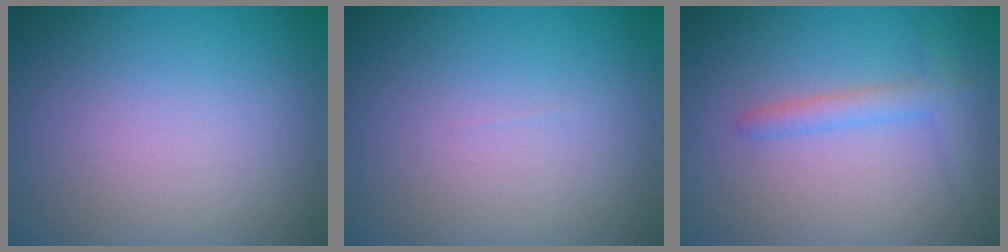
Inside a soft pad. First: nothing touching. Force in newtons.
{"total": 0.0}
{"total": 2.0, "press": 1.9, "slide": 0.2}